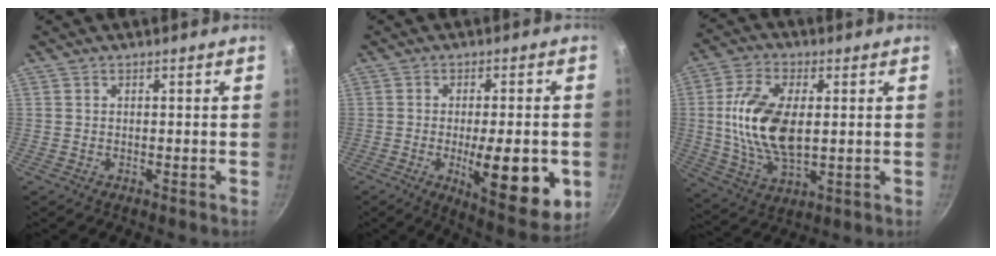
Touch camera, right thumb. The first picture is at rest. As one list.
[{"total": 15.7, "force": [-3.6, 5.0, 14.4], "torque": [-0.177, -0.008, -0.044]}, {"total": 15.6, "force": [1.3, 8.4, 13.1], "torque": [-0.245, 0.002, 0.026]}]